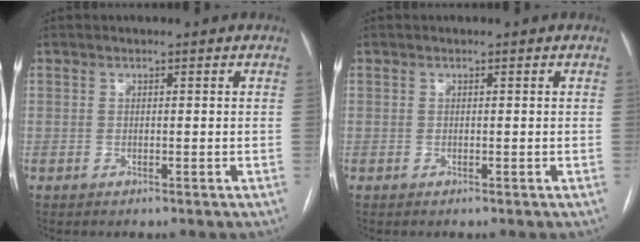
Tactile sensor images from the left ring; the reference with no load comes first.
{"total": 0.0}